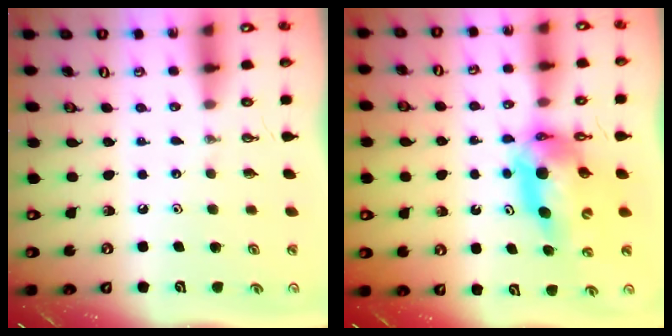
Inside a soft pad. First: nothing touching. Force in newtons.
{"total": 11.3, "press": 11.3, "slide": 1.2}